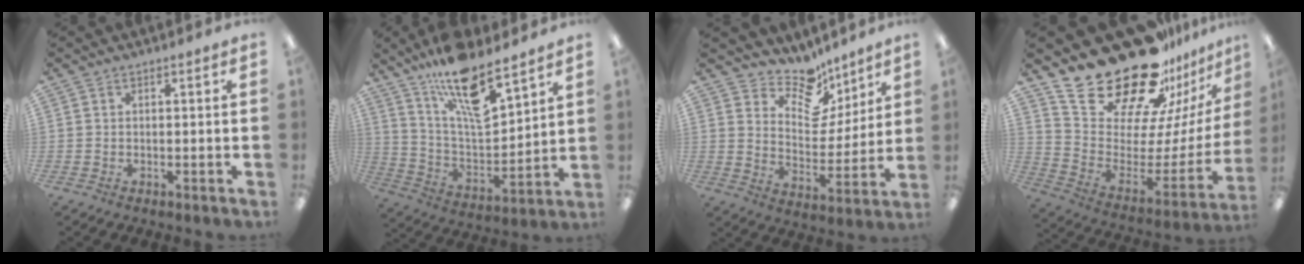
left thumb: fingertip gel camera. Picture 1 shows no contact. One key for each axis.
{"total": 17.0, "fx": 12.4, "fy": 5.4, "fz": 10.4, "tx": -0.182, "ty": -0.077, "tz": 0.213}
{"total": 11.6, "fx": 9.6, "fy": 5.8, "fz": 3.2, "tx": -0.059, "ty": -0.081, "tz": 0.179}
{"total": 29.1, "fx": 22.5, "fy": 11.8, "fz": 14.0, "tx": -0.227, "ty": -0.178, "tz": 0.424}